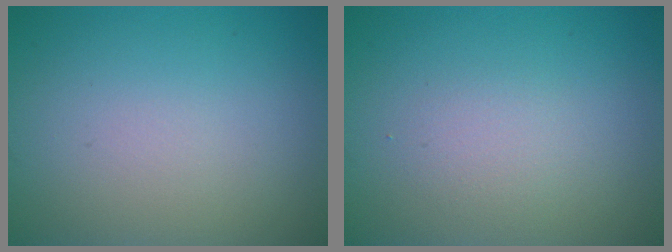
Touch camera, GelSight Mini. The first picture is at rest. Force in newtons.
{"total": 1.4, "press": 1.4, "slide": 0.1}